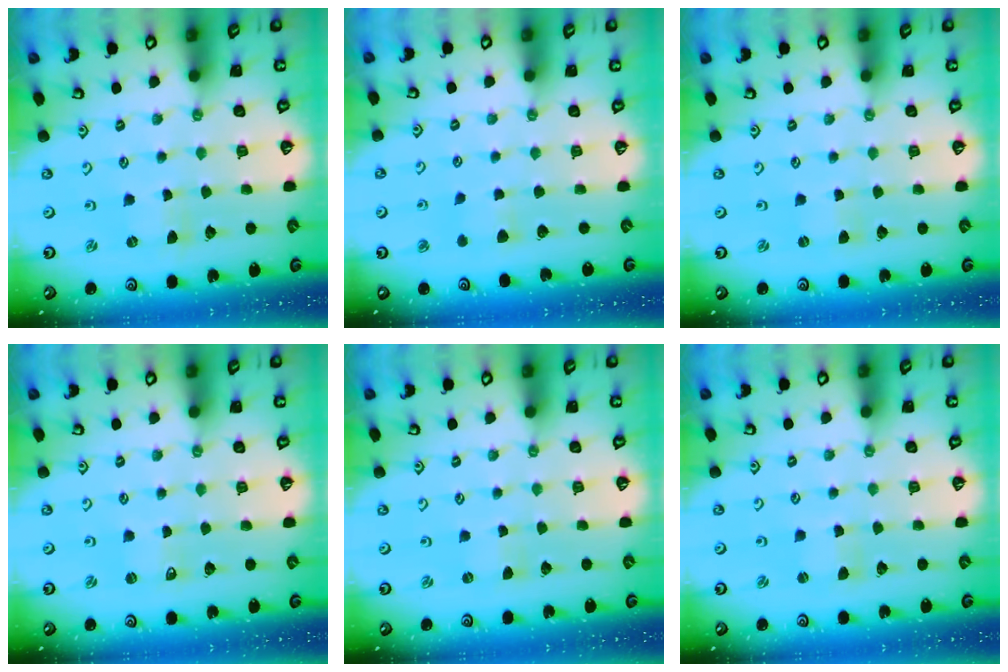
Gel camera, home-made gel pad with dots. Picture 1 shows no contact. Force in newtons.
{"total": 3.8, "press": 3.7, "slide": 0.7}
{"total": 0.8, "press": 0.7, "slide": 0.2}
{"total": 0.0}
{"total": 0.0}
{"total": 1.2, "press": 1.1, "slide": 0.3}